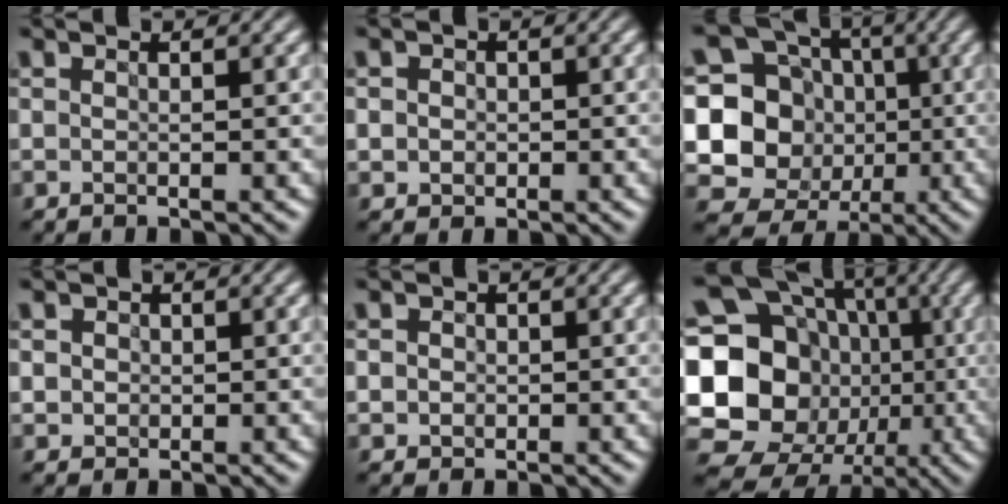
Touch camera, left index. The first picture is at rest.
{"total": 2.7, "force": [0.4, 2.5, 0.9], "torque": [0.007, 0.026, -0.013]}
{"total": 13.1, "force": [0.1, 12.3, 4.6], "torque": [-0.126, 0.005, -0.007]}
{"total": 2.3, "force": [0.7, 2.0, 0.7], "torque": [0.006, 0.016, -0.002]}
{"total": 2.4, "force": [0.5, 2.3, 0.8], "torque": [0.008, 0.022, -0.014]}
{"total": 22.6, "force": [-1.5, 20.4, 9.7], "torque": [-0.192, 0.018, -0.066]}